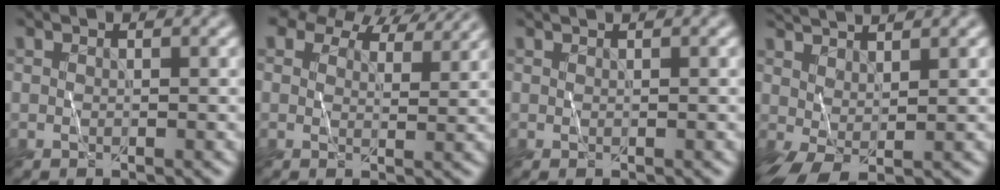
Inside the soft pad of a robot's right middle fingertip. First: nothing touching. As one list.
[{"total": 8.6, "force": [6.9, 3.4, 3.9], "torque": [-0.067, 0.006, 0.092]}, {"total": 0.9, "force": [0.6, 0.2, 0.6], "torque": [-0.010, -0.002, 0.001]}, {"total": 4.6, "force": [1.7, 1.5, 4.0], "torque": [-0.065, 0.013, 0.031]}]